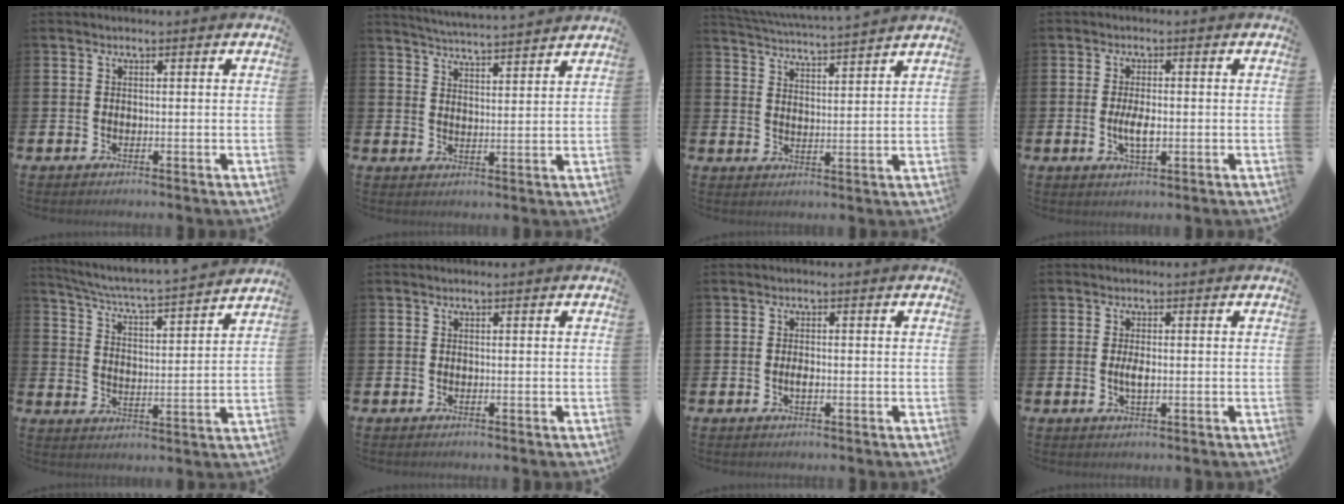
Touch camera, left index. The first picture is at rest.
{"total": 4.8, "force": [4.8, -0.4, 0.3], "torque": [-0.024, -0.032, 0.085]}
{"total": 4.9, "force": [4.9, -0.5, 0.4], "torque": [-0.028, -0.034, 0.086]}
{"total": 3.5, "force": [-0.4, 1.4, 3.2], "torque": [-0.052, 0.000, -0.009]}
{"total": 5.7, "force": [5.5, -0.3, 1.7], "torque": [-0.055, -0.046, 0.090]}
{"total": 0.0}
{"total": 1.2, "force": [-0.2, 0.5, 1.1], "torque": [-0.021, 0.002, -0.004]}
{"total": 2.2, "force": [-0.1, 0.8, 2.0], "torque": [-0.032, -0.002, -0.004]}